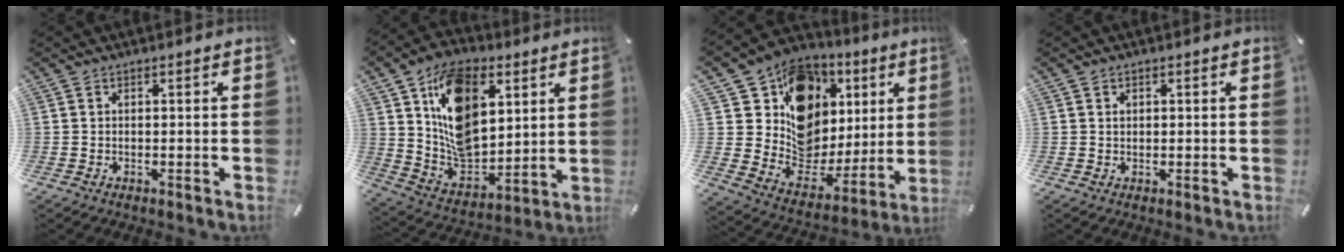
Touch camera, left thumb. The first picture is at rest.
{"total": 16.9, "force": [6.9, 11.7, 10.0], "torque": [-0.186, -0.024, 0.131]}
{"total": 13.2, "force": [5.9, 11.0, 4.3], "torque": [-0.062, -0.073, 0.121]}
{"total": 0.9, "force": [0.3, 0.7, 0.4], "torque": [0.000, -0.002, 0.005]}